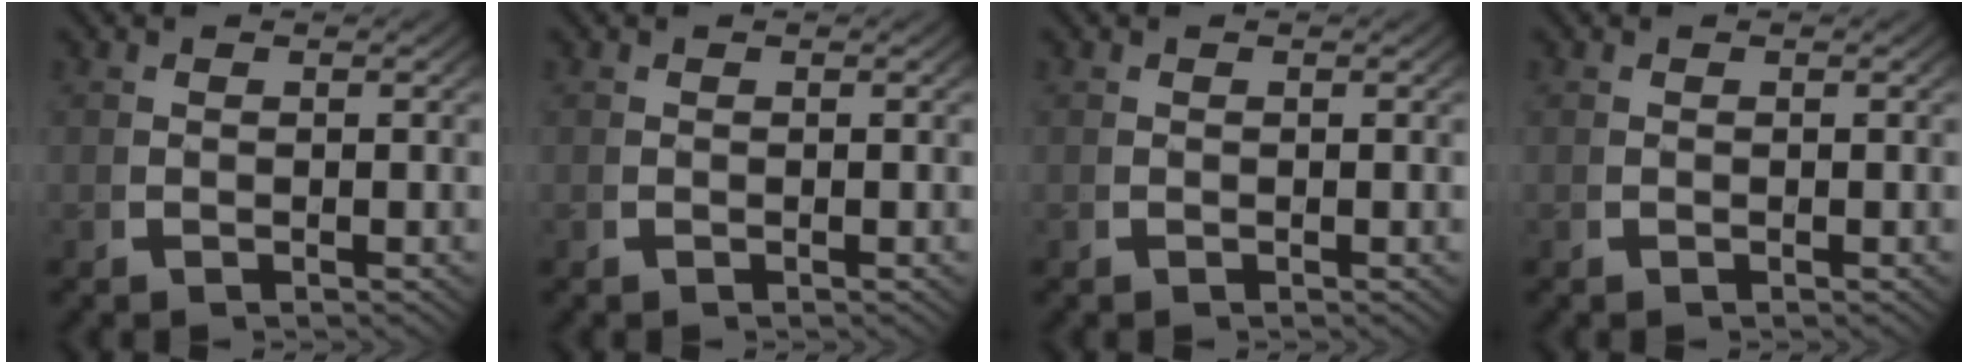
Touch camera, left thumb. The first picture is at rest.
{"total": 0.0}
{"total": 0.0}
{"total": 0.0}